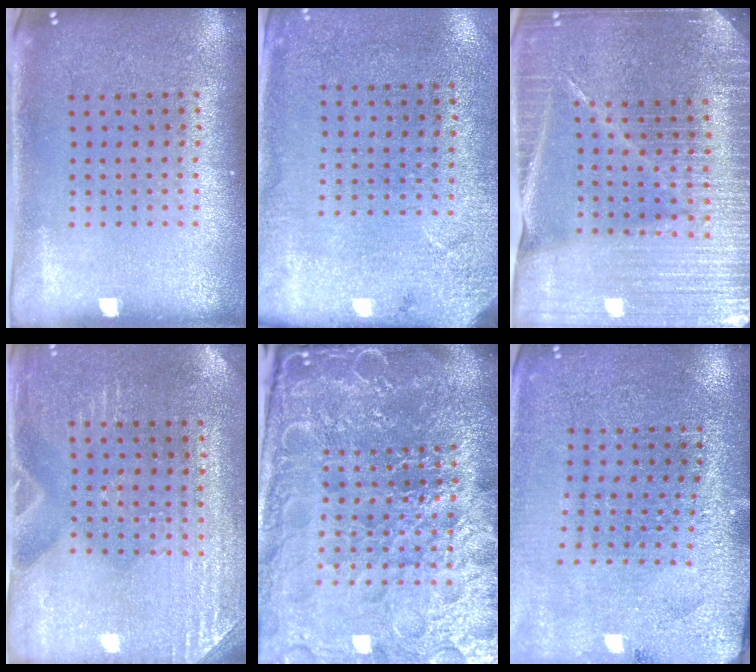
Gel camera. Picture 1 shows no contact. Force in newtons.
{"total": 2.7, "press": 2.2, "slide": 1.6}
{"total": 4.8, "press": 4.4, "slide": 1.9}
{"total": 3.0, "press": 2.9, "slide": 0.7}
{"total": 6.9, "press": 6.0, "slide": 3.2}
{"total": 2.9, "press": 2.9, "slide": 0.2}